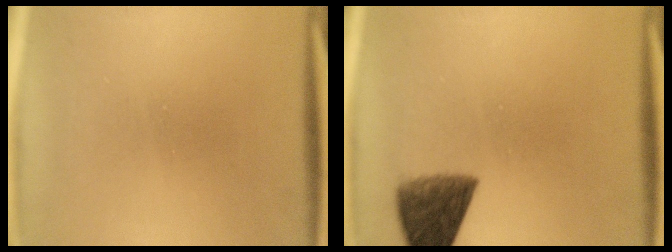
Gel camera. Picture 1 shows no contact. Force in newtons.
{"total": 7.9}